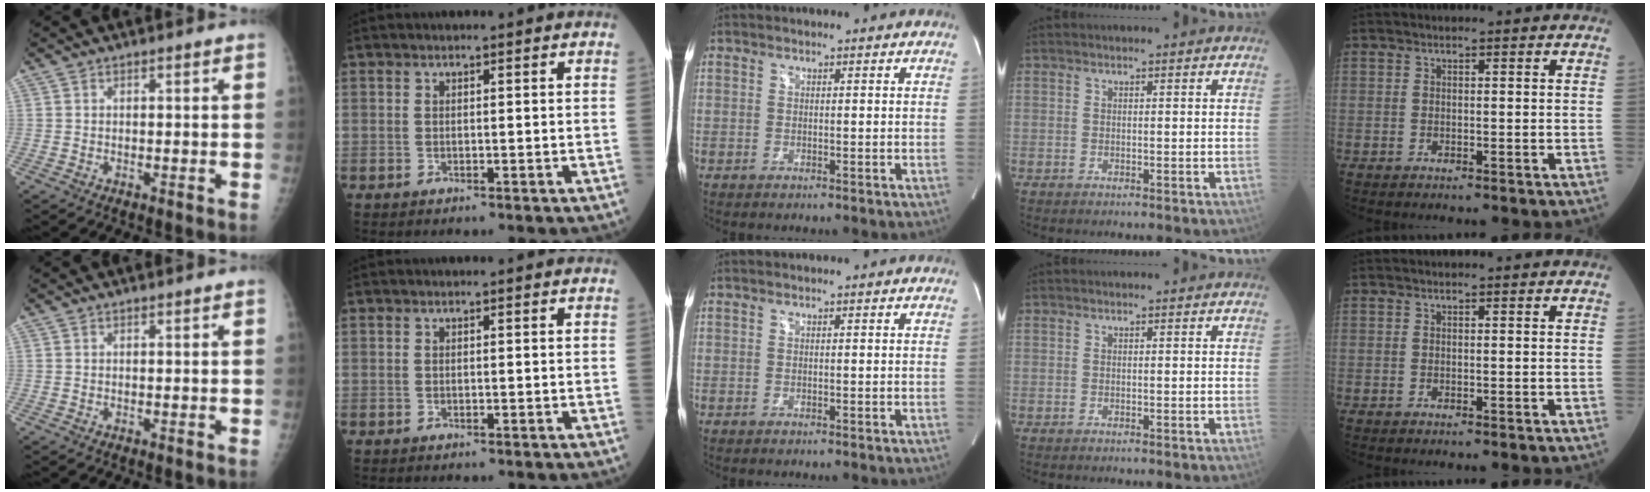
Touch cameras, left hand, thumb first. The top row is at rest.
{}